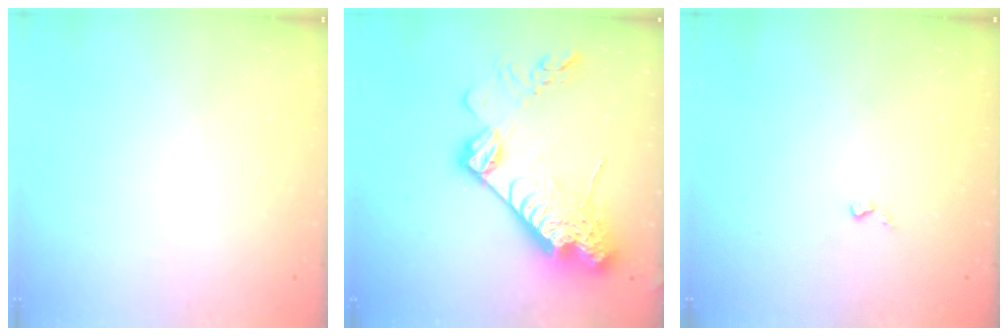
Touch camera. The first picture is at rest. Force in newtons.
{"total": 25.2, "press": 25.1, "slide": 2.4}
{"total": 3.3, "press": 3.3, "slide": 0.5}